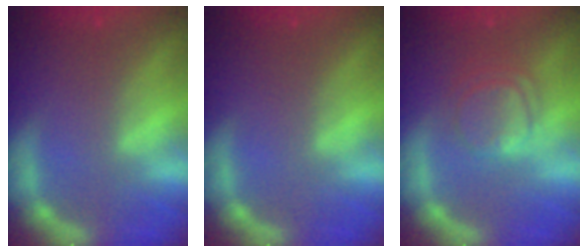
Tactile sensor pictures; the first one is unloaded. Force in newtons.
{"total": 0.0}
{"total": 4.5}